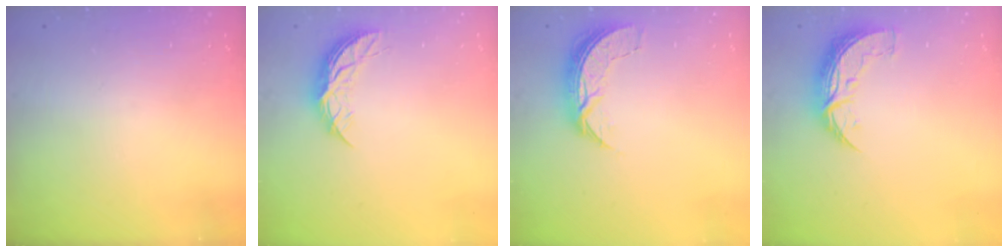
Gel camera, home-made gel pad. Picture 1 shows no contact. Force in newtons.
{"total": 8.8, "press": 8.8, "slide": 0.5}
{"total": 7.4, "press": 7.3, "slide": 0.5}
{"total": 8.4, "press": 8.4, "slide": 0.3}